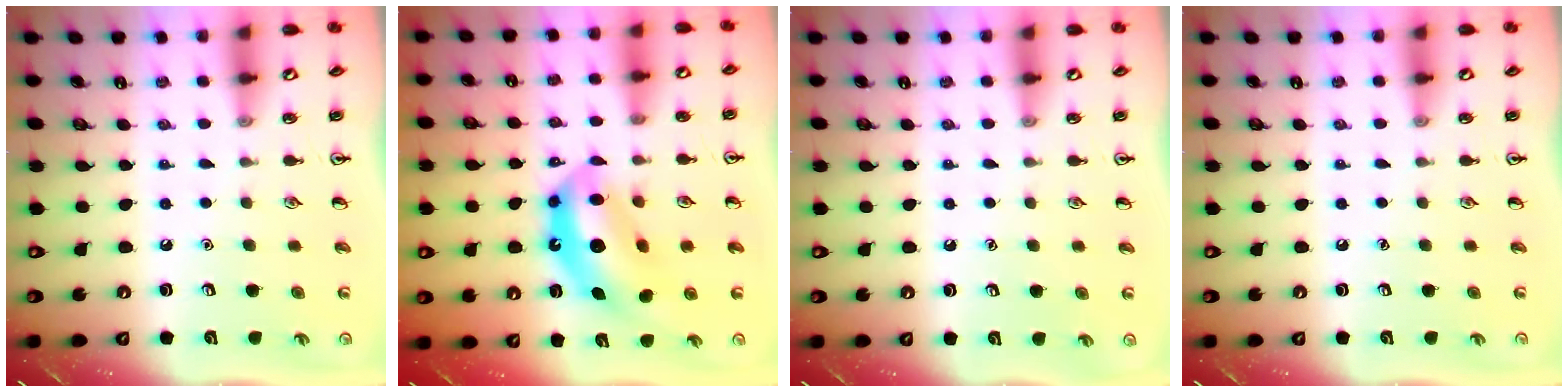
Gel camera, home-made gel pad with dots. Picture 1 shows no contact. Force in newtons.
{"total": 12.9, "press": 12.2, "slide": 4.0}
{"total": 0.0}
{"total": 0.0}